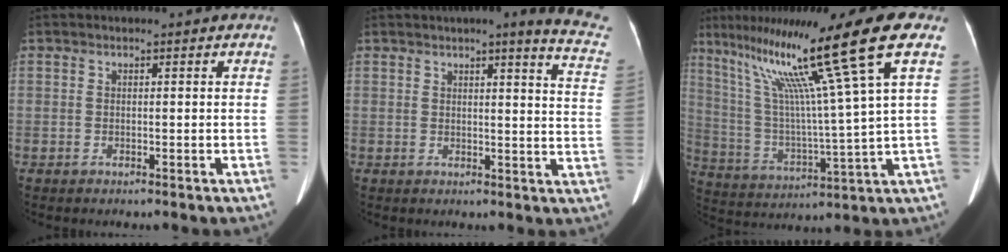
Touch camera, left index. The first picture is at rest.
{"total": 11.2, "force": [9.2, 0.0, 6.4], "torque": [-0.062, -0.062, 0.073]}
{"total": 19.4, "force": [10.4, -3.1, 16.1], "torque": [-0.271, -0.017, 0.173]}